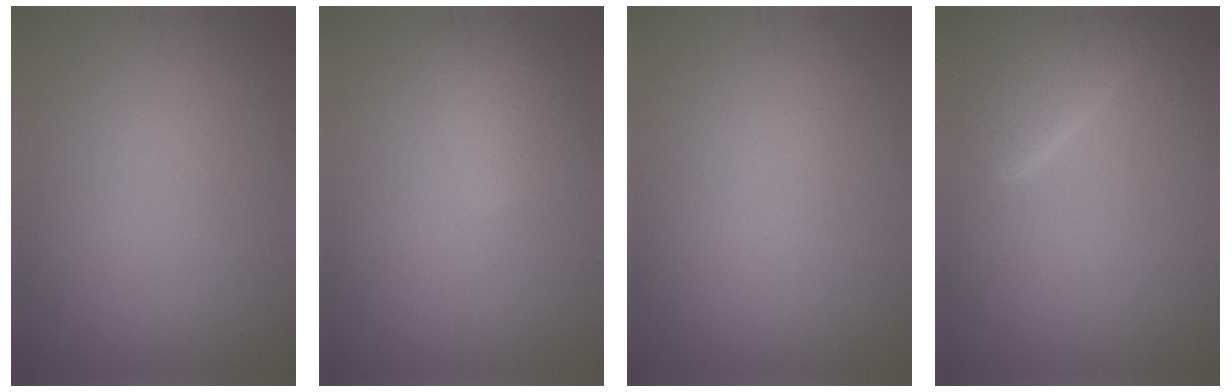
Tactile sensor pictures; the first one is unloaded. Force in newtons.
{"total": 2.6, "press": 2.6, "slide": 0.2}
{"total": 0.0}
{"total": 5.0, "press": 5.0, "slide": 0.4}